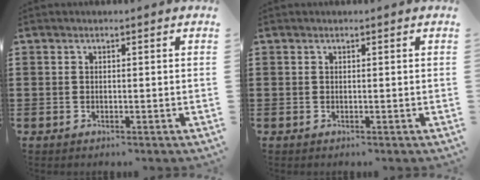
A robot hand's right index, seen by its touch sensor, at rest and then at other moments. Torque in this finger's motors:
{"motor_torque": [-0.15, 0.28, 0.02, 0.01]}